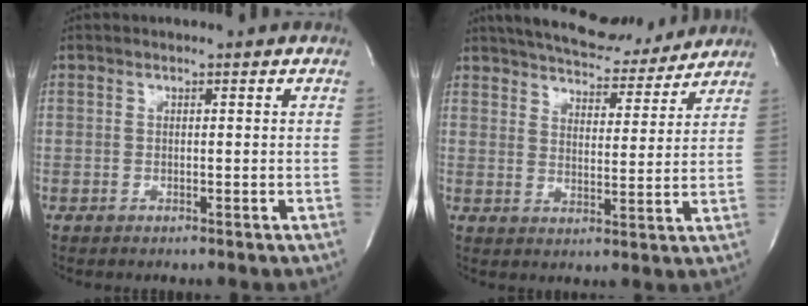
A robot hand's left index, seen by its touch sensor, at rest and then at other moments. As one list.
[{"total": 14.5, "force": [13.2, 4.0, 4.7], "torque": [-0.066, 0.007, 0.182]}]